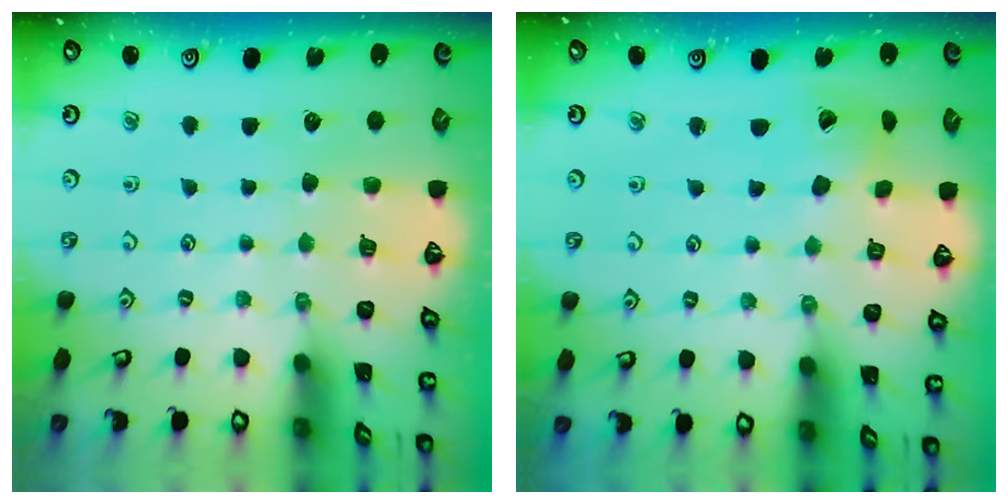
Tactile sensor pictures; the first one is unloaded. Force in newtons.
{"total": 8.7, "press": 8.7, "slide": 1.0}